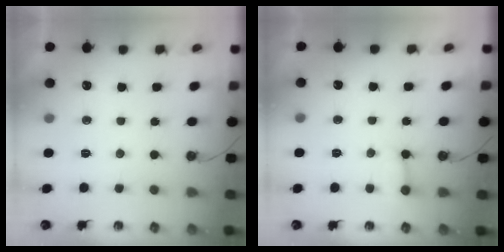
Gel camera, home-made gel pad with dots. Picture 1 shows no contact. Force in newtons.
{"total": 6.8, "press": 6.8, "slide": 0.6}